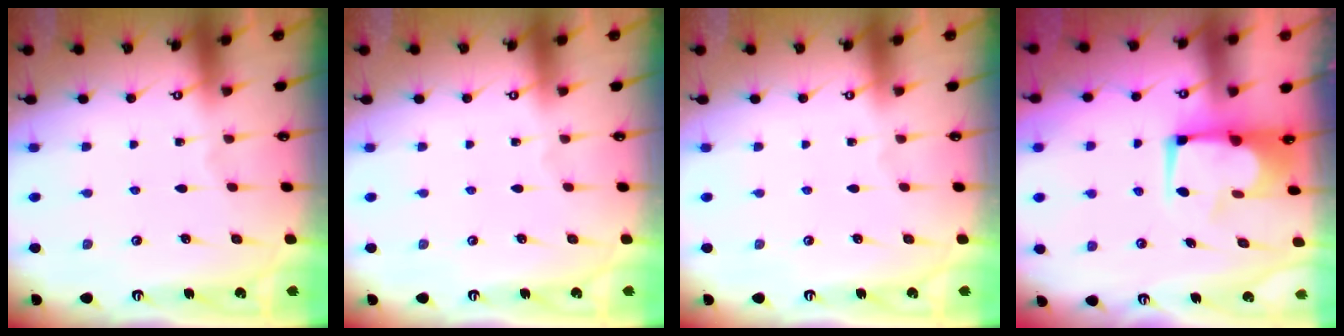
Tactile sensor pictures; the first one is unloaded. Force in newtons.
{"total": 0.0}
{"total": 0.0}
{"total": 4.9, "press": 4.8, "slide": 0.7}